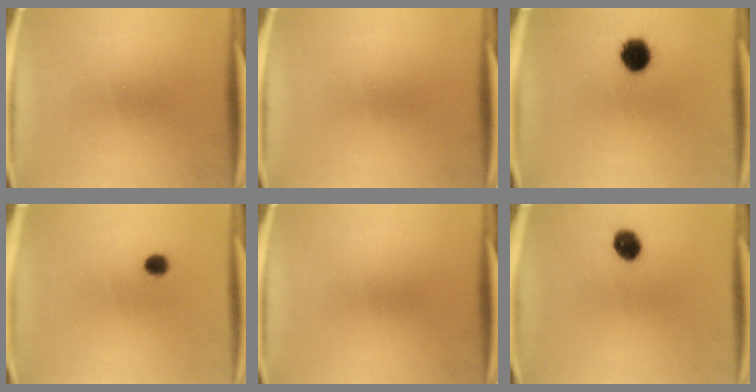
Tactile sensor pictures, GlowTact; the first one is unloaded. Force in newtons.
{"total": 0.0}
{"total": 7.6}
{"total": 2.6}
{"total": 0.0}
{"total": 5.4}